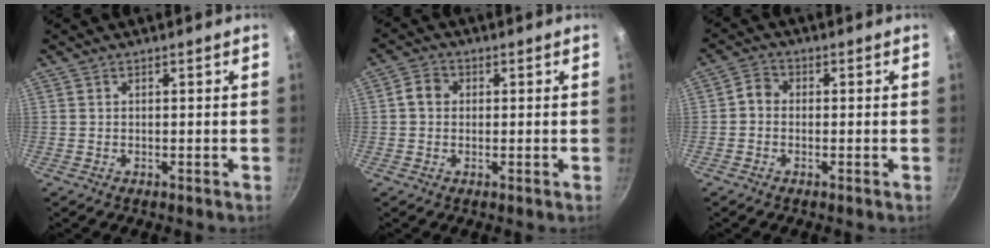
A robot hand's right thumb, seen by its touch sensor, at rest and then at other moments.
{"total": 3.5, "force": [0.4, 3.0, 1.8], "torque": [-0.025, 0.007, -0.001]}
{"total": 2.8, "force": [-0.5, 2.3, 1.4], "torque": [-0.022, 0.010, -0.021]}